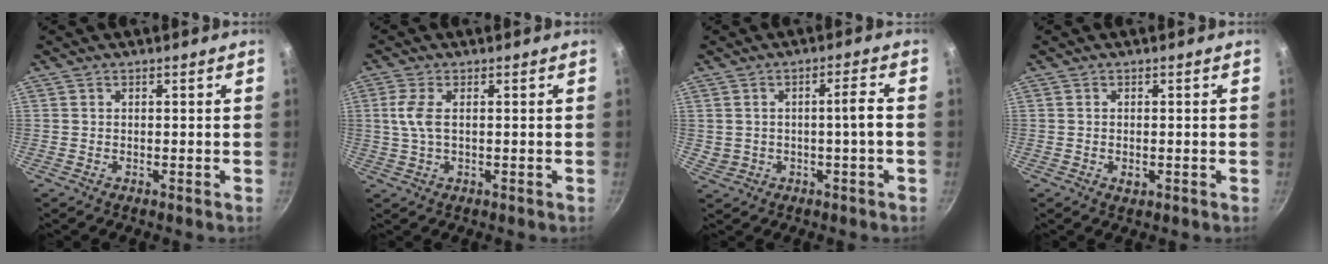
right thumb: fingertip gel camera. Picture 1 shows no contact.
{"total": 4.4, "force": [0.6, 1.9, 3.9], "torque": [-0.093, 0.004, 0.011]}
{"total": 4.8, "force": [-0.3, 1.4, 4.6], "torque": [-0.075, 0.020, 0.011]}
{"total": 1.6, "force": [-0.4, 0.9, 1.3], "torque": [-0.021, -0.001, -0.005]}